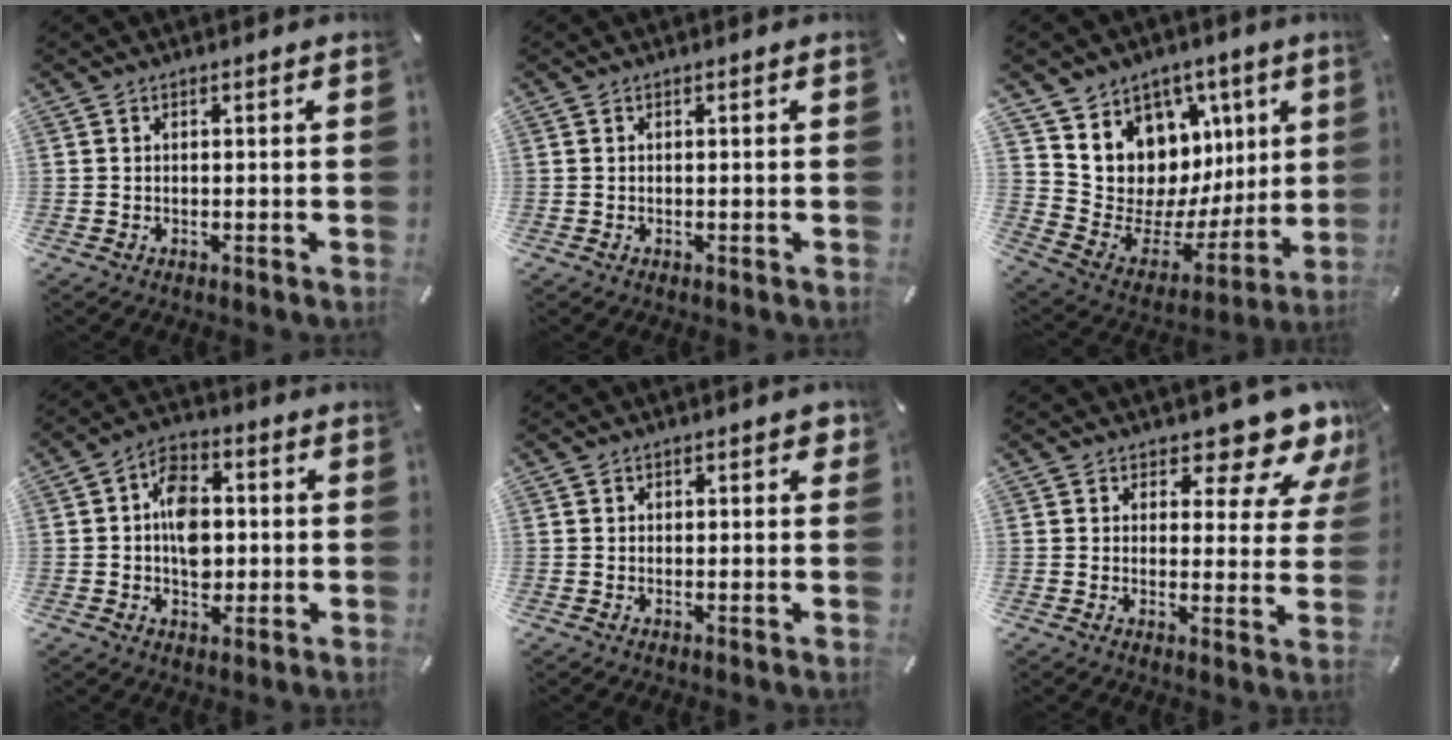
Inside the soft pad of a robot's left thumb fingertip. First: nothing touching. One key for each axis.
{"total": 0.0}
{"total": 11.7, "fx": 4.9, "fy": 10.4, "fz": 2.2, "tx": -0.024, "ty": -0.083, "tz": 0.108}
{"total": 9.8, "fx": -0.1, "fy": 7.2, "fz": 6.7, "tx": -0.103, "ty": 0.006, "tz": -0.003}
{"total": 1.4, "fx": 0.8, "fy": 0.8, "fz": 0.7, "tx": 0.001, "ty": -0.003, "tz": 0.010}
{"total": 10.0, "fx": 7.6, "fy": 3.9, "fz": 5.1, "tx": -0.060, "ty": -0.063, "tz": 0.128}